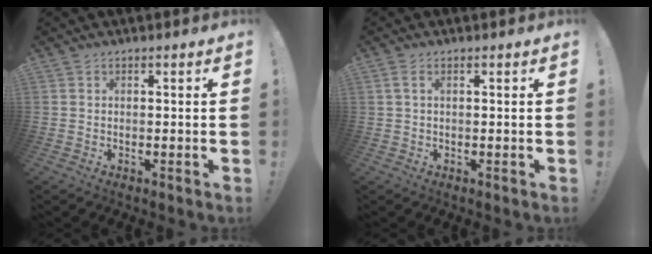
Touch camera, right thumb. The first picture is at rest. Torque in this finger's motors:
{"motor_torque": [0.01, -0.13, 0.01, 0.11, 0.02]}